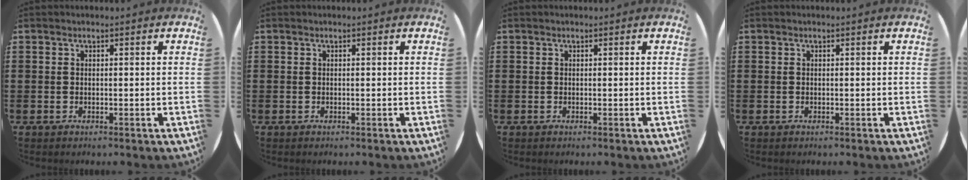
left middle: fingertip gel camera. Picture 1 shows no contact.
{"total": 0.0}
{"total": 0.0}
{"total": 0.0}